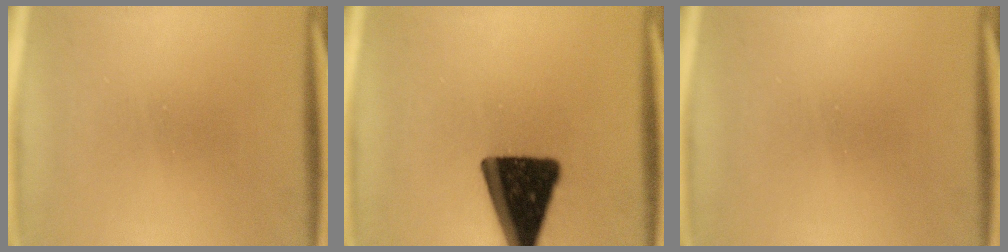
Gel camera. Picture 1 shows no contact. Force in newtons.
{"total": 17.7}
{"total": 0.0}